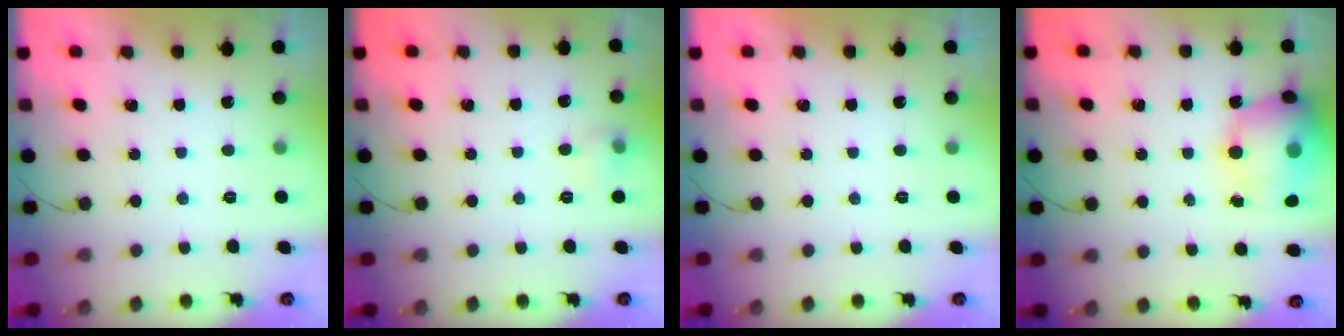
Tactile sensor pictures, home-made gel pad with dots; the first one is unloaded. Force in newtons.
{"total": 5.4, "press": 5.4, "slide": 1.0}
{"total": 0.0}
{"total": 19.8, "press": 19.5, "slide": 3.8}